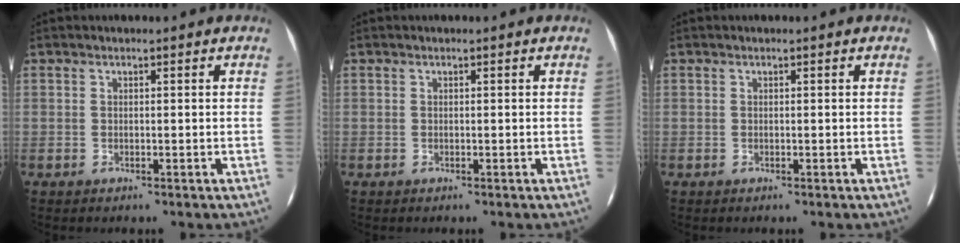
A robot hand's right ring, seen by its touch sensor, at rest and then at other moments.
{"total": 0.0}
{"total": 0.0}